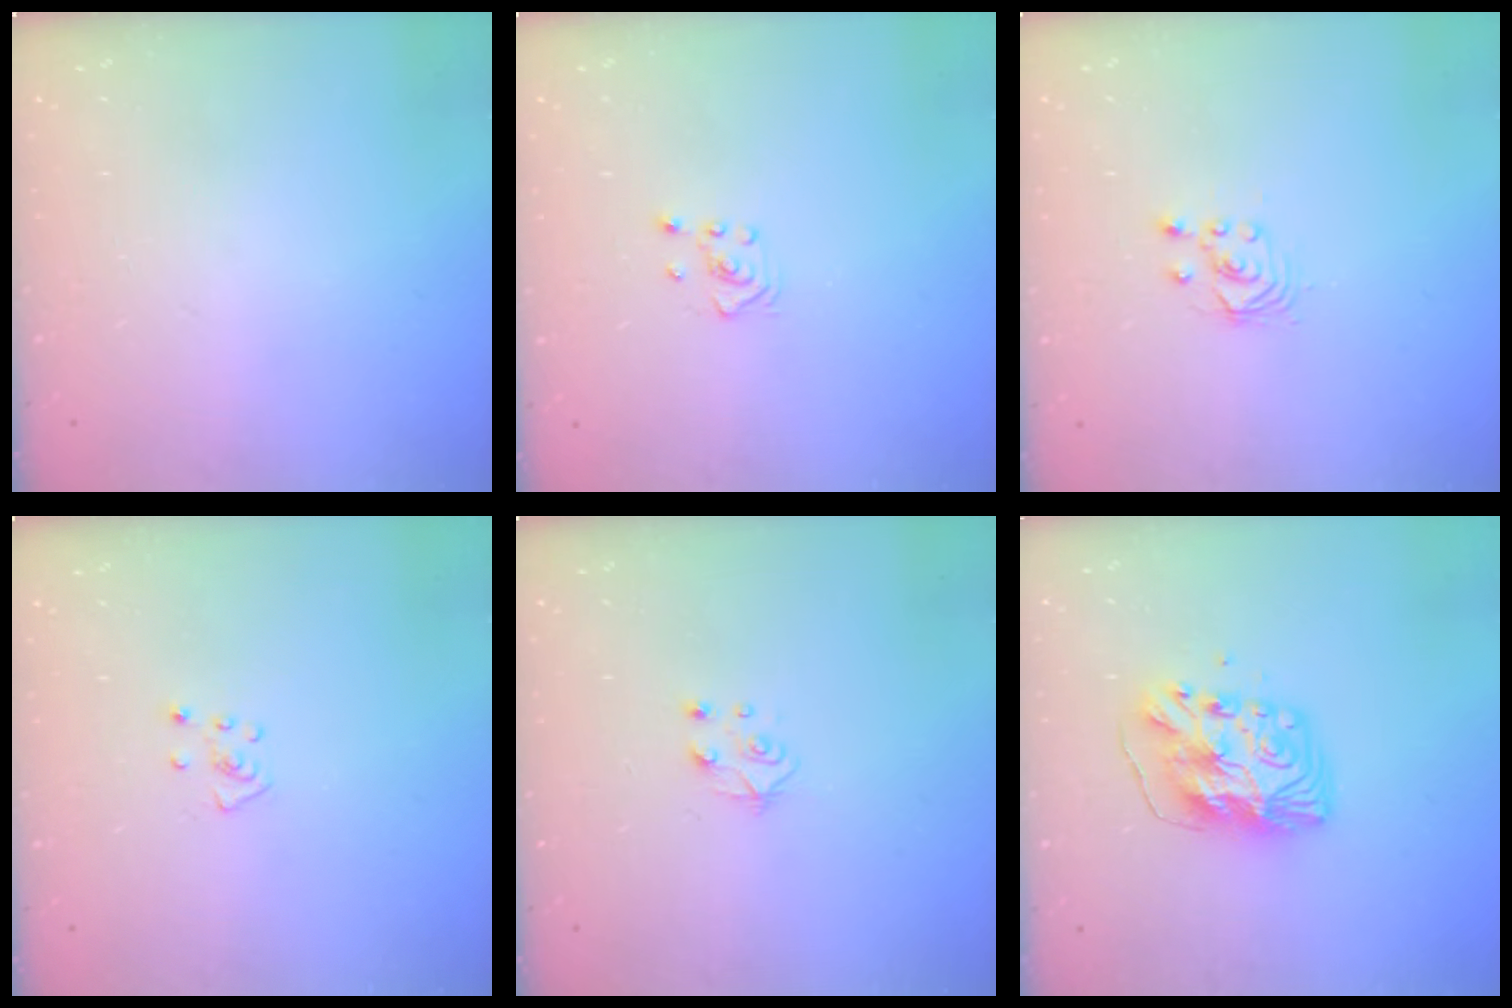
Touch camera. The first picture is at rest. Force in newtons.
{"total": 2.8, "press": 2.6, "slide": 1.1}
{"total": 2.5, "press": 2.5, "slide": 0.2}
{"total": 4.3, "press": 4.2, "slide": 0.4}
{"total": 5.6, "press": 5.6, "slide": 0.5}
{"total": 11.3, "press": 11.3, "slide": 1.1}